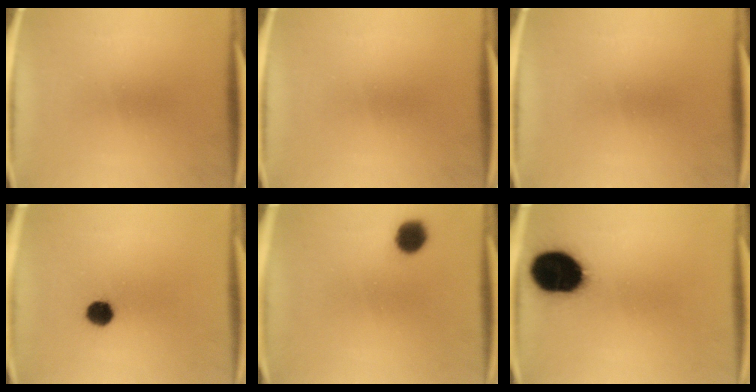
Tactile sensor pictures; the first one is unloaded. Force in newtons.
{"total": 0.0}
{"total": 0.0}
{"total": 4.7}
{"total": 5.9}
{"total": 19.4}